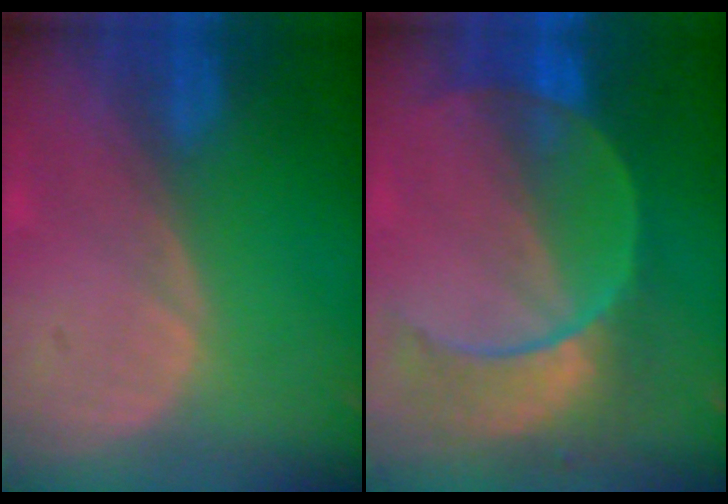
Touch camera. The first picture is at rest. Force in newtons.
{"total": 9.4, "press": 8.5, "slide": 4.0}